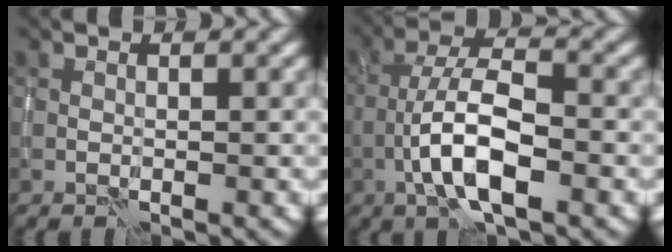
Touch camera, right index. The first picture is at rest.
{"total": 6.8, "force": [-2.4, 2.2, 5.9], "torque": [-0.108, 0.014, -0.049]}